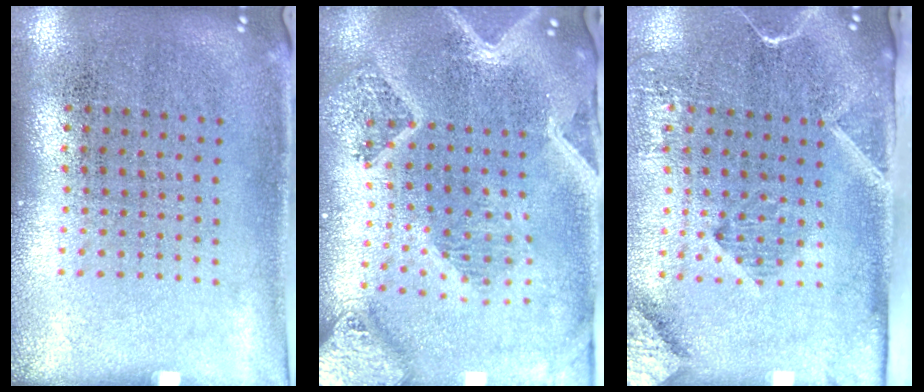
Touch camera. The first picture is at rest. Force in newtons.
{"total": 3.5, "press": 2.8, "slide": 2.0}
{"total": 2.9, "press": 2.2, "slide": 2.0}